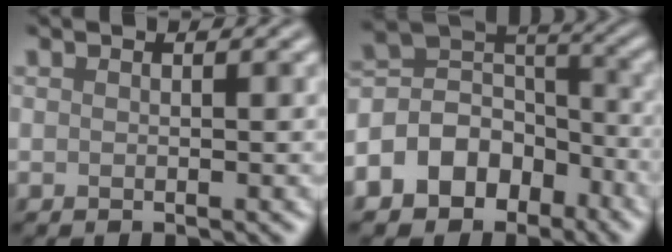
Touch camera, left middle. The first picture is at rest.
{"total": 8.1, "force": [-4.3, 5.8, 3.7], "torque": [-0.064, 0.011, -0.095]}